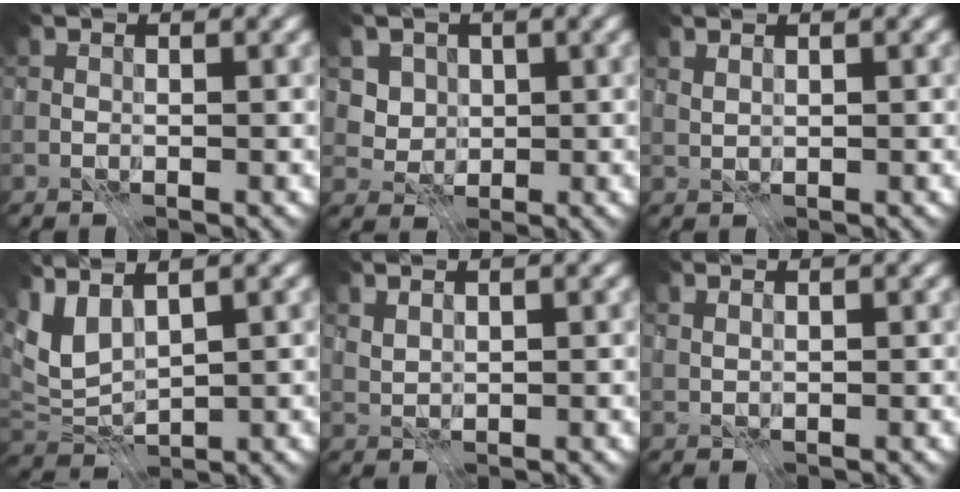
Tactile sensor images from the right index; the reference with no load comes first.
{"total": 2.1, "force": [0.3, 2.0, 0.5], "torque": [-0.014, -0.010, 0.007]}
{"total": 0.8, "force": [0.7, 0.1, 0.4], "torque": [-0.011, 0.000, 0.017]}
{"total": 4.0, "force": [2.0, 1.9, 3.0], "torque": [-0.073, -0.002, 0.038]}
{"total": 1.1, "force": [0.9, 0.4, 0.6], "torque": [-0.015, -0.001, 0.022]}
{"total": 0.5, "force": [0.5, -0.1, 0.3], "torque": [-0.007, 0.001, 0.013]}